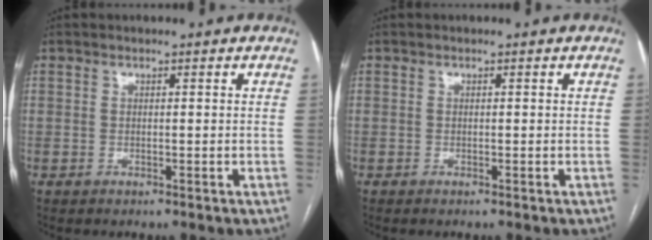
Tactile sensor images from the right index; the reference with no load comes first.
{"total": 0.0}